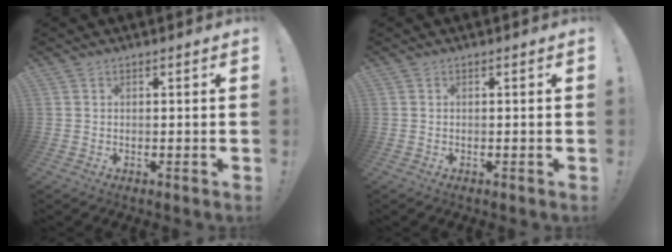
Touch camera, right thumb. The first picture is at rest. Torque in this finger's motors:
{"motor_torque": [0.00, 0.00, -0.02, 0.02, 0.00]}